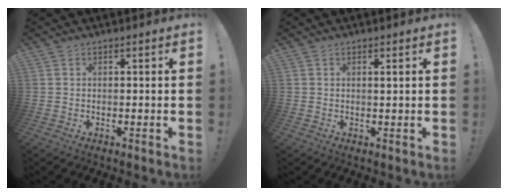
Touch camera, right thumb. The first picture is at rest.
{"total": 0.9, "force": [0.3, -0.1, 0.9], "torque": [-0.003, -0.006, 0.001]}